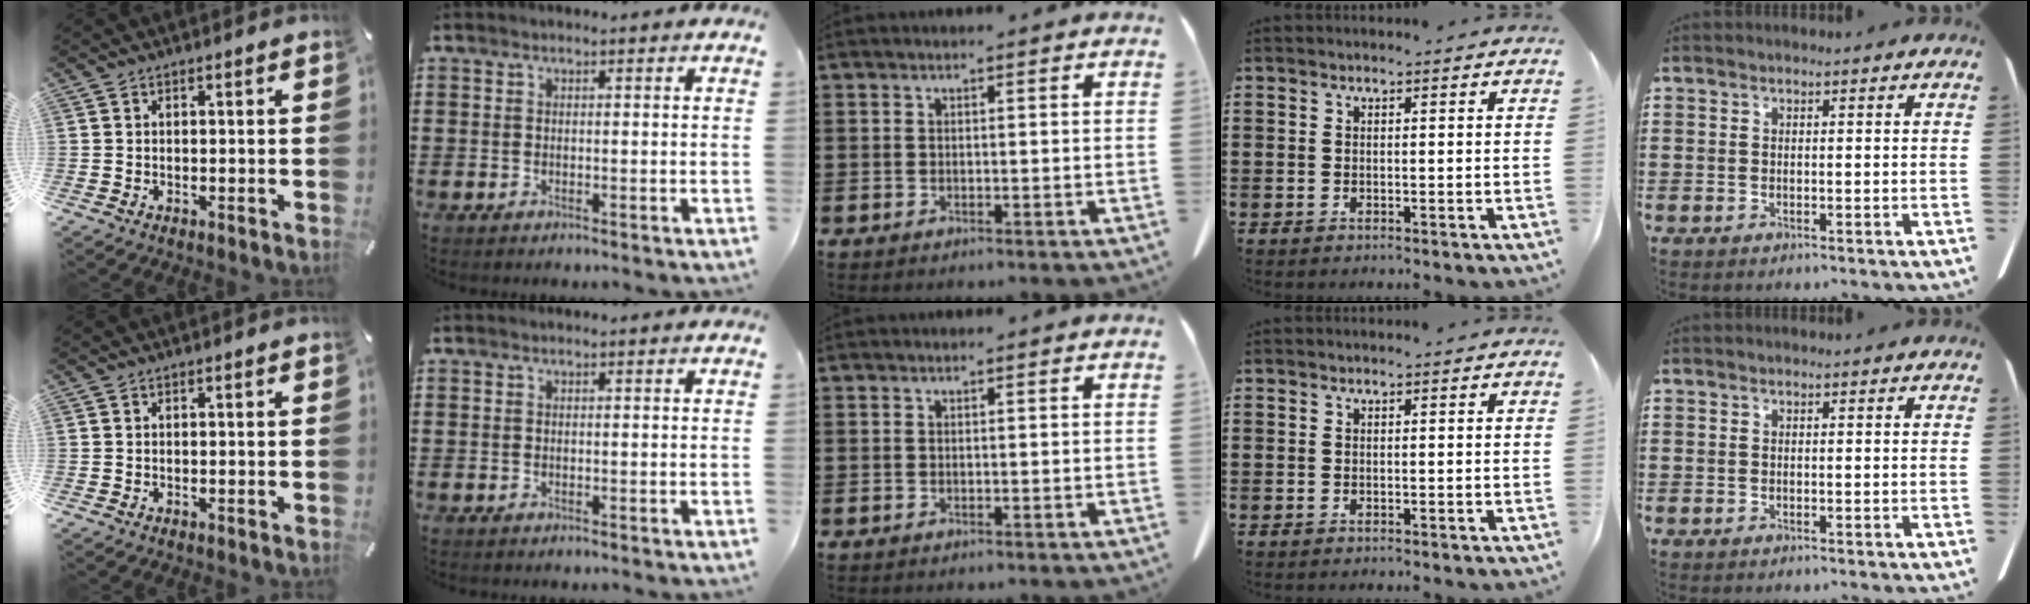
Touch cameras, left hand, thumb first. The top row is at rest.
{}